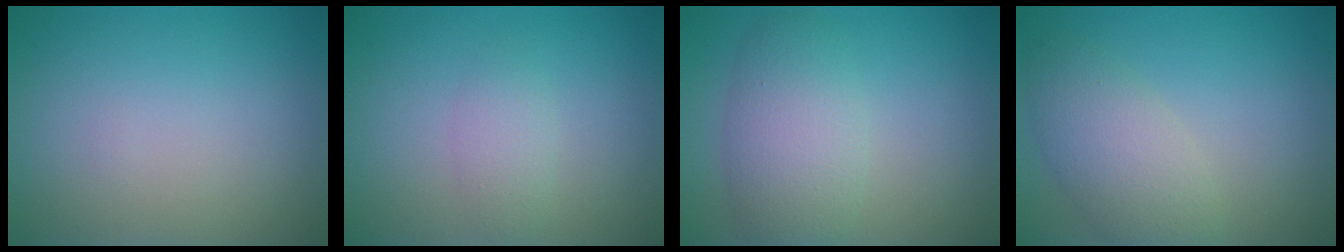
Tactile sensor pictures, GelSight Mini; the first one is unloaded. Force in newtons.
{"total": 1.5, "press": 1.5, "slide": 0.0}
{"total": 4.9, "press": 4.9, "slide": 0.1}
{"total": 4.1, "press": 4.1, "slide": 0.3}